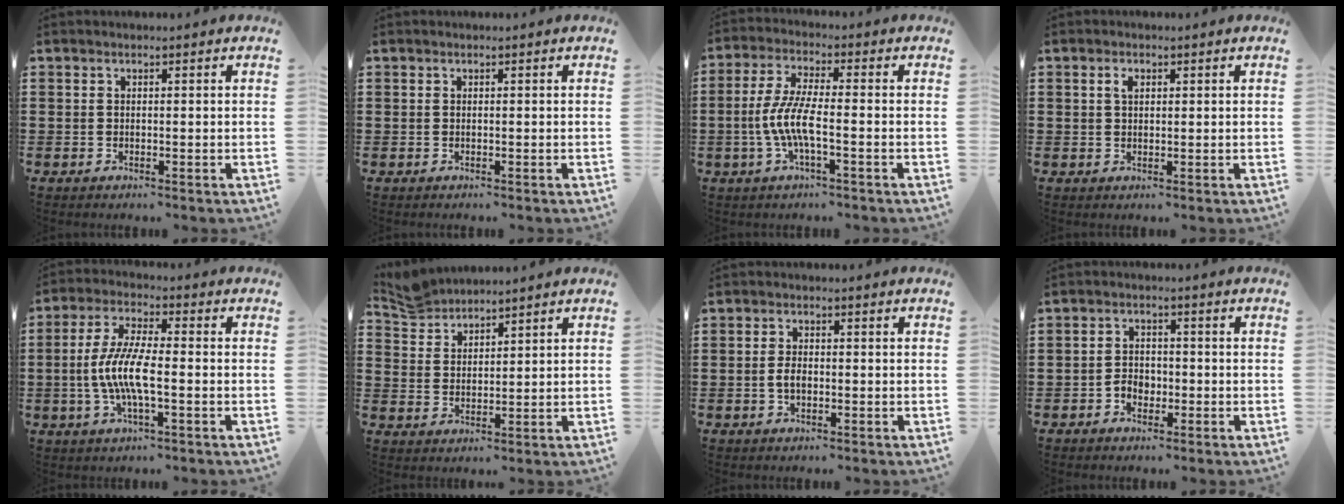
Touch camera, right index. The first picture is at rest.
{"total": 0.0}
{"total": 6.3, "force": [-2.0, 1.4, 5.8], "torque": [-0.134, -0.011, -0.046]}
{"total": 1.5, "force": [0.6, 0.8, 1.1], "torque": [-0.025, 0.006, 0.010]}
{"total": 7.8, "force": [-1.8, 2.0, 7.3], "torque": [-0.165, -0.012, -0.042]}
{"total": 4.1, "force": [4.1, 0.6, 0.1], "torque": [-0.017, -0.009, 0.079]}
{"total": 2.3, "force": [-0.5, 1.1, 1.9], "torque": [-0.045, -0.001, -0.011]}
{"total": 2.6, "force": [-1.1, 2.0, 1.1], "torque": [-0.026, 0.004, -0.025]}